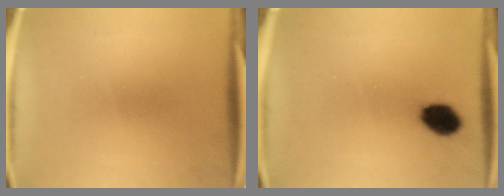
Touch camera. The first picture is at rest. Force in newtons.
{"total": 6.8}